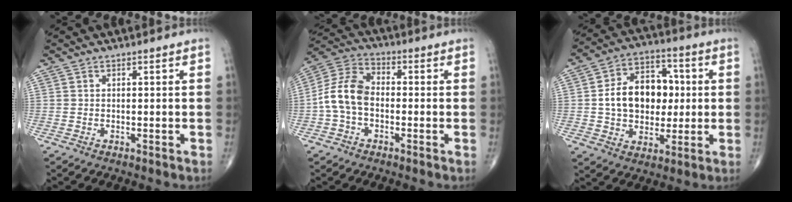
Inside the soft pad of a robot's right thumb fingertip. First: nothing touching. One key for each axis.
{"total": 9.4, "fx": -1.5, "fy": 6.2, "fz": 6.9, "tx": -0.133, "ty": 0.031, "tz": -0.043}
{"total": 15.0, "fx": 0.8, "fy": 10.8, "fz": 10.3, "tx": -0.126, "ty": 0.020, "tz": 0.013}